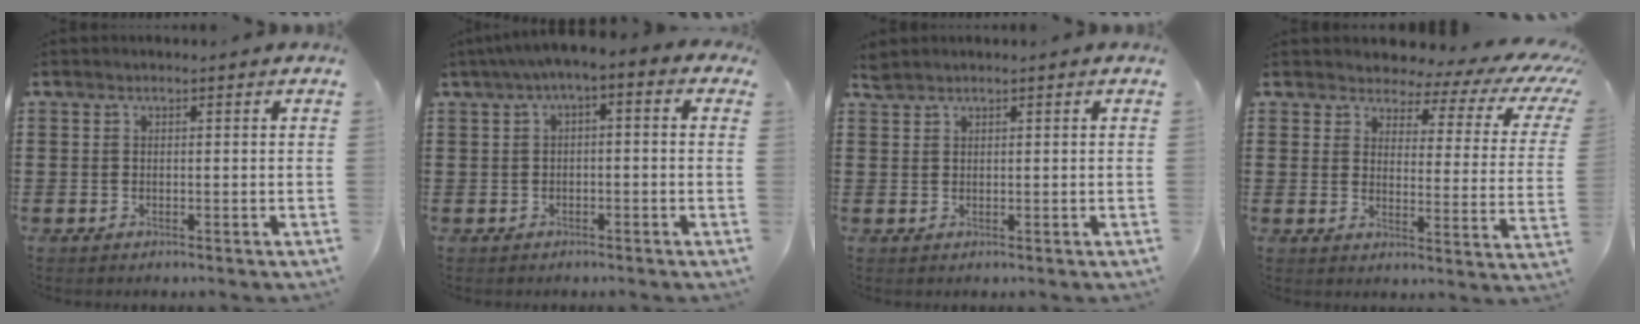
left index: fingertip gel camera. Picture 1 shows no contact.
{"total": 2.7, "force": [-1.8, 0.8, 1.9], "torque": [-0.036, 0.005, -0.042]}
{"total": 1.2, "force": [1.1, 0.2, 0.3], "torque": [-0.008, 0.000, 0.022]}
{"total": 3.8, "force": [2.9, 1.7, 1.9], "torque": [-0.048, -0.018, 0.041]}